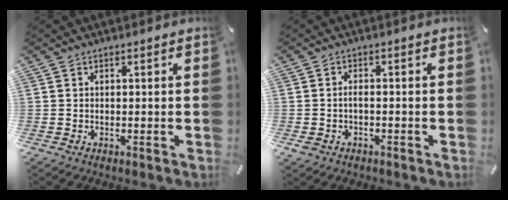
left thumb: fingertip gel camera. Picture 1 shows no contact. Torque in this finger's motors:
{"motor_torque": [0.28, 0.05, 0.07, 0.07, 0.05]}